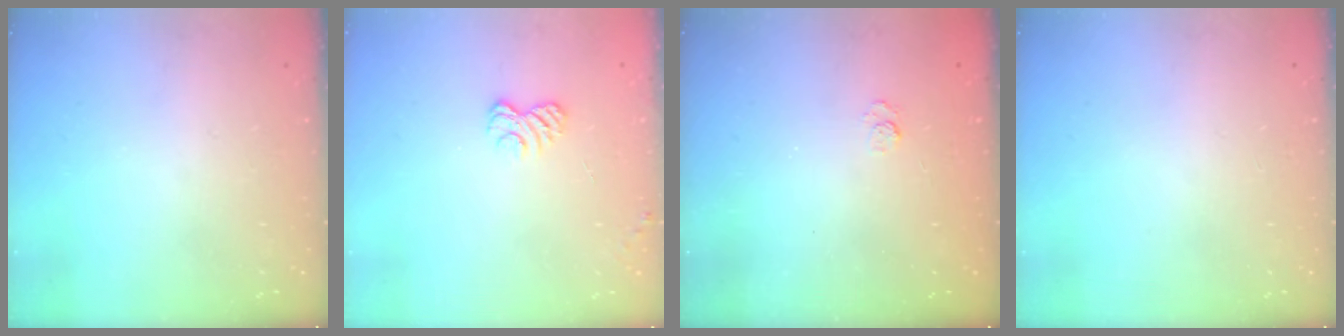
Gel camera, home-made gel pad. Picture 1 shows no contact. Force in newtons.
{"total": 2.8, "press": 2.5, "slide": 1.3}
{"total": 2.1, "press": 1.6, "slide": 1.3}
{"total": 0.0}